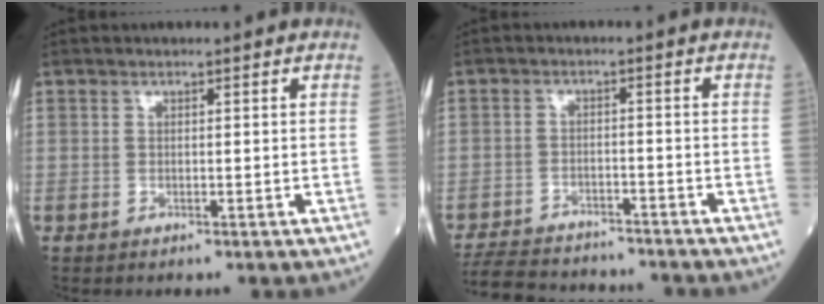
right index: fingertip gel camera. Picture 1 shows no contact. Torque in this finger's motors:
{"motor_torque": [-0.37, -0.43, -0.95, -0.21]}